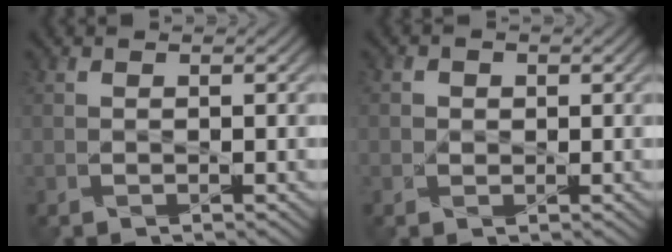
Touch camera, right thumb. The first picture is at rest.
{"total": 1.2, "force": [-0.1, 1.2, 0.3], "torque": [-0.004, -0.004, -0.006]}